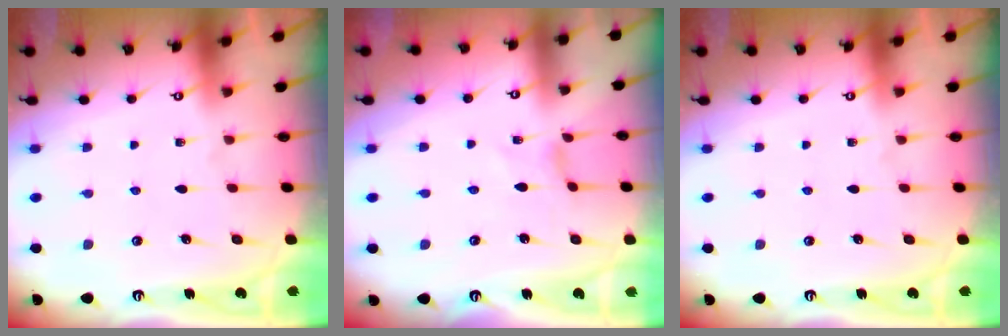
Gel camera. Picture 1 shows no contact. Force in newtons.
{"total": 0.0}
{"total": 0.0}